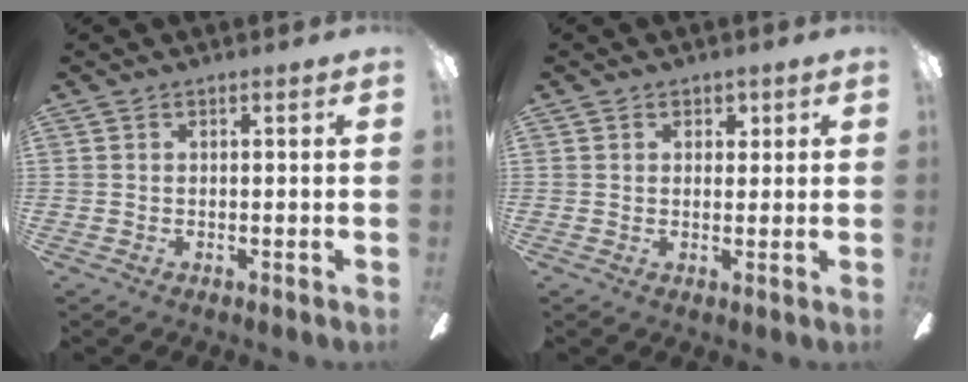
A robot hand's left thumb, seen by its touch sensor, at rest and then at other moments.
{"total": 2.3, "force": [1.1, 1.7, 1.1], "torque": [0.000, -0.001, 0.013]}